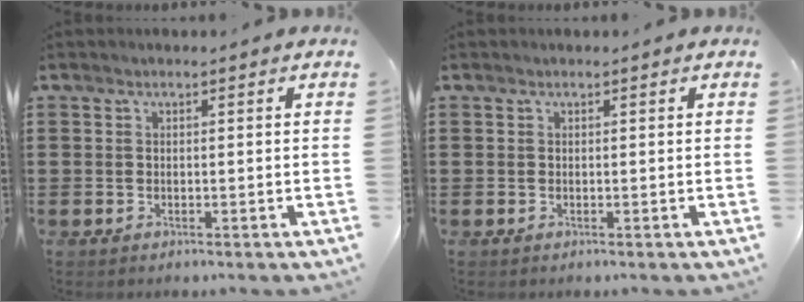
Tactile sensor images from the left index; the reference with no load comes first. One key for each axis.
{"total": 0.0}